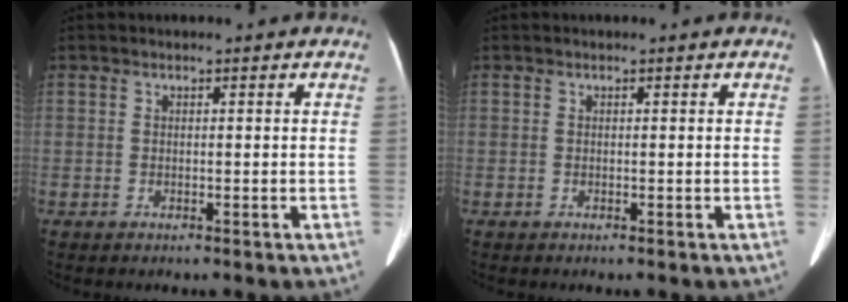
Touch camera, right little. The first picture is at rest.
{"total": 0.0}